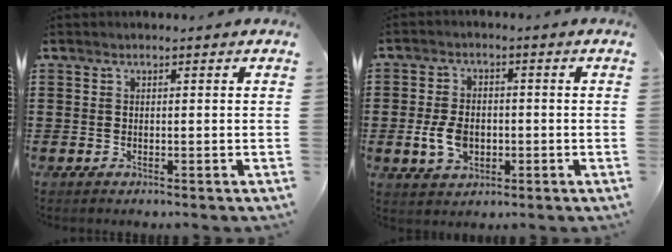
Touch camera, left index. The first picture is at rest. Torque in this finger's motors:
{"motor_torque": [1.10, 1.04, 0.45, 0.14]}